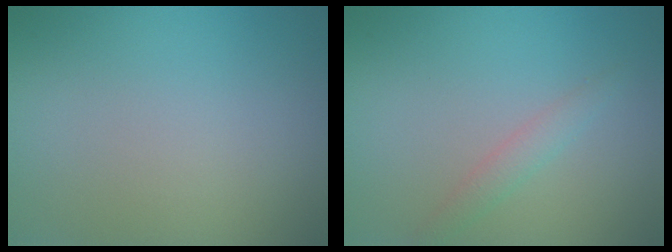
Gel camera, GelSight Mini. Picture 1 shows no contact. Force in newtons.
{"total": 1.5, "press": 1.5, "slide": 0.1}